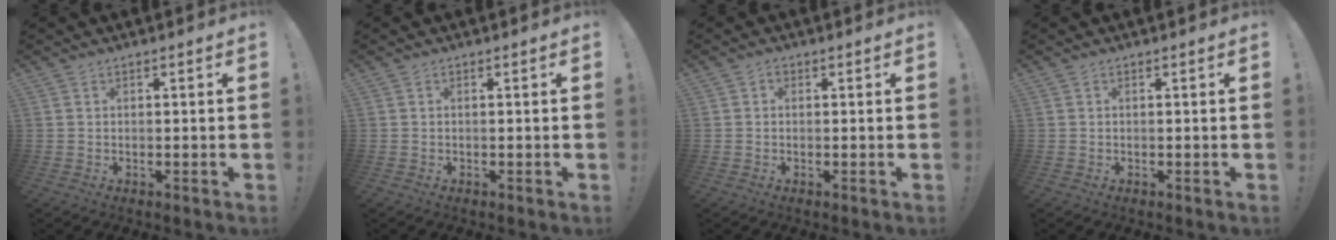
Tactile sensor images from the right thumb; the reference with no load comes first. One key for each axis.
{"total": 0.0}
{"total": 1.0, "fx": -0.1, "fy": 0.9, "fz": 0.5, "tx": -0.016, "ty": 0.008, "tz": -0.002}
{"total": 0.0}